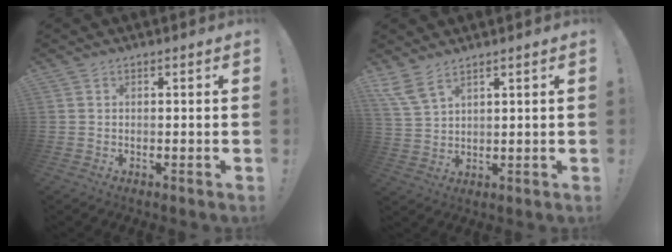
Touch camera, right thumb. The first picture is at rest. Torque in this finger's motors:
{"motor_torque": [-0.06, 0.21, 0.40, 0.22, 0.02]}